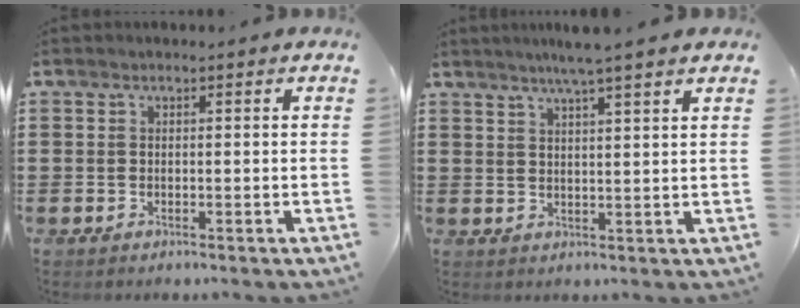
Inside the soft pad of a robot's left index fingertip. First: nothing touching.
{"total": 4.4, "force": [3.6, -0.8, 2.3], "torque": [-0.055, -0.008, 0.062]}